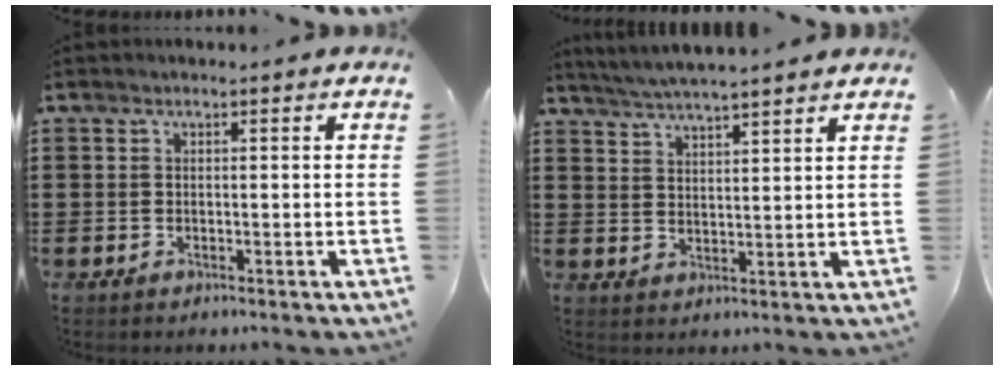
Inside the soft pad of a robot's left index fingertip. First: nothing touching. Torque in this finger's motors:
{"motor_torque": [1.52, -0.62, 0.19, 0.01]}